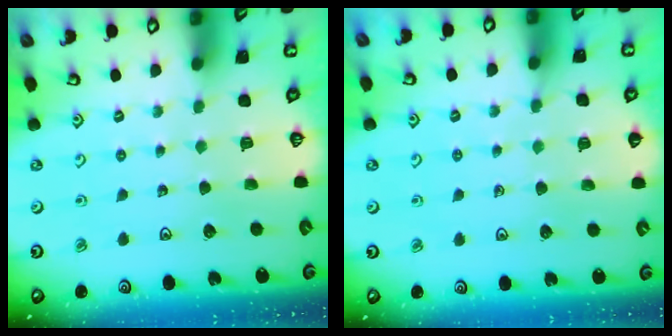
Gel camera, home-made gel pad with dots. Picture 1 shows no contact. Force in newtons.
{"total": 5.0, "press": 4.9, "slide": 1.0}